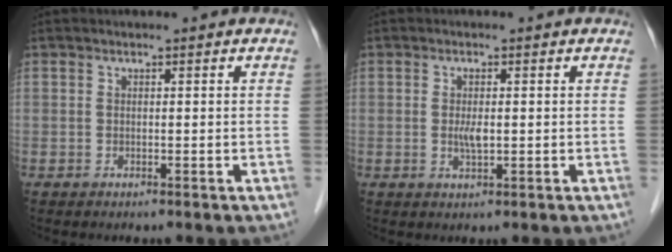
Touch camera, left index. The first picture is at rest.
{"total": 2.4, "force": [-0.1, 0.6, 2.3], "torque": [-0.045, -0.001, 0.000]}